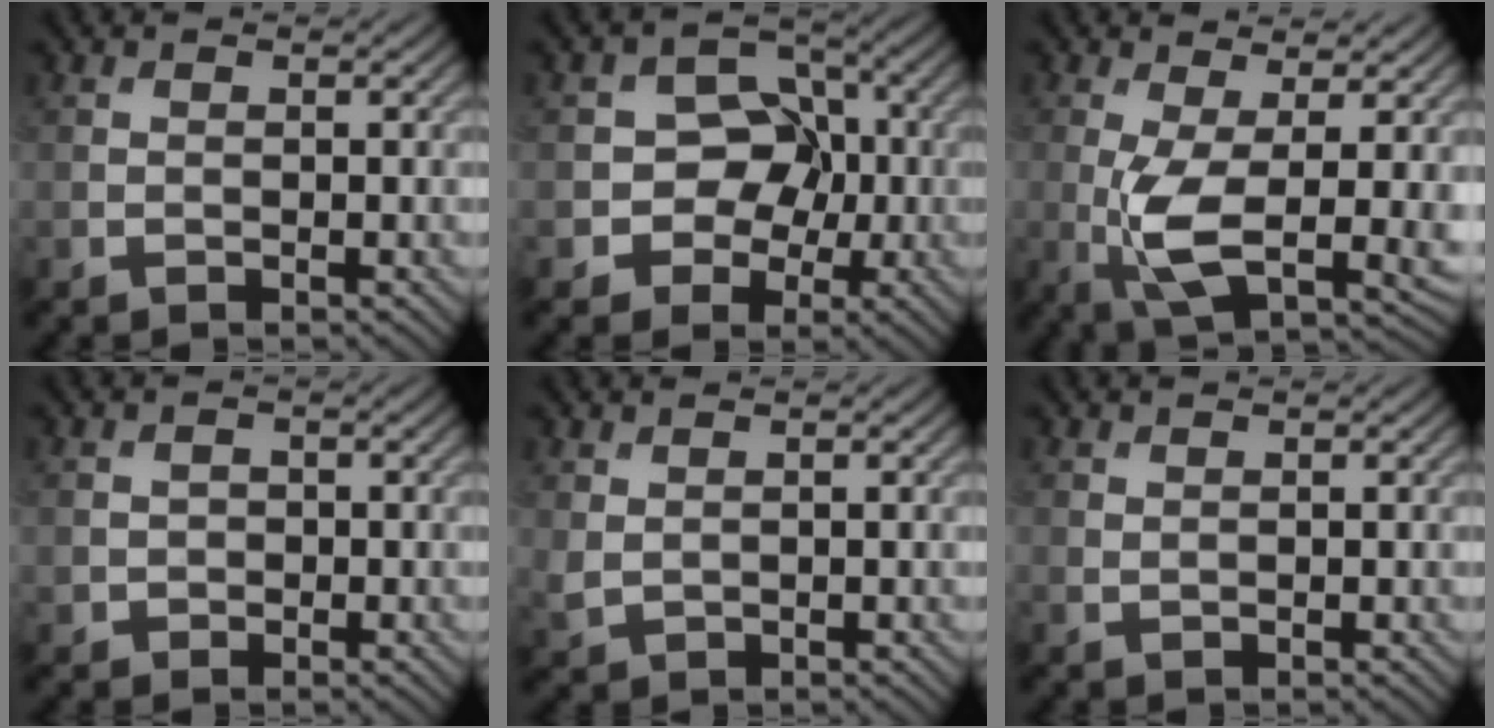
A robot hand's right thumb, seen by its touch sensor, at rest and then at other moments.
{"total": 6.9, "force": [-1.3, 5.9, 3.4], "torque": [-0.037, 0.003, -0.046]}
{"total": 7.7, "force": [-0.3, 2.6, 7.2], "torque": [-0.157, -0.012, -0.003]}
{"total": 1.4, "force": [-0.3, 1.3, 0.3], "torque": [-0.007, -0.006, -0.006]}
{"total": 1.6, "force": [0.8, 0.9, 1.0], "torque": [-0.031, -0.003, 0.023]}
{"total": 0.5, "force": [0.4, 0.1, 0.2], "torque": [-0.006, 0.000, 0.010]}